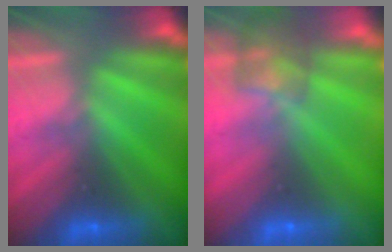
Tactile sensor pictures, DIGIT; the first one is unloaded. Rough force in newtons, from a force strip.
{"total": 7.3}